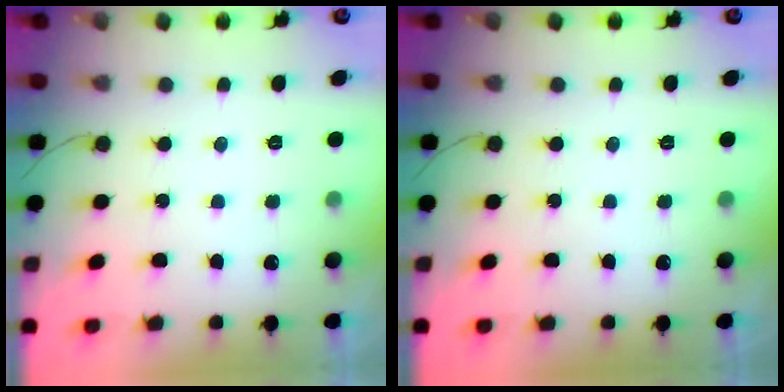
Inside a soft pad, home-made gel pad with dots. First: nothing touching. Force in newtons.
{"total": 0.0}